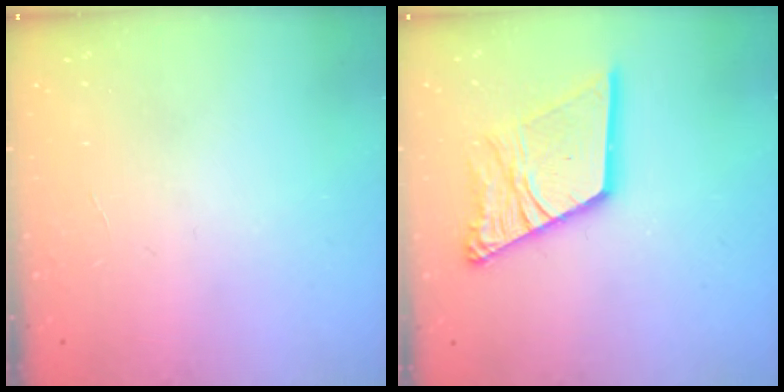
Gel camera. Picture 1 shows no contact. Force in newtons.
{"total": 18.7, "press": 18.6, "slide": 2.2}